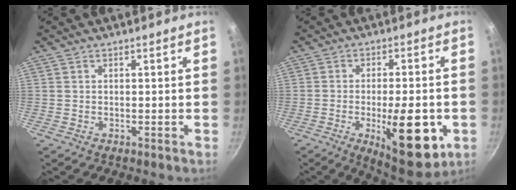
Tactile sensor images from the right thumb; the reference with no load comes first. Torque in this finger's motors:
{"motor_torque": [0.64, 1.12, 1.72, -0.38, 0.48]}